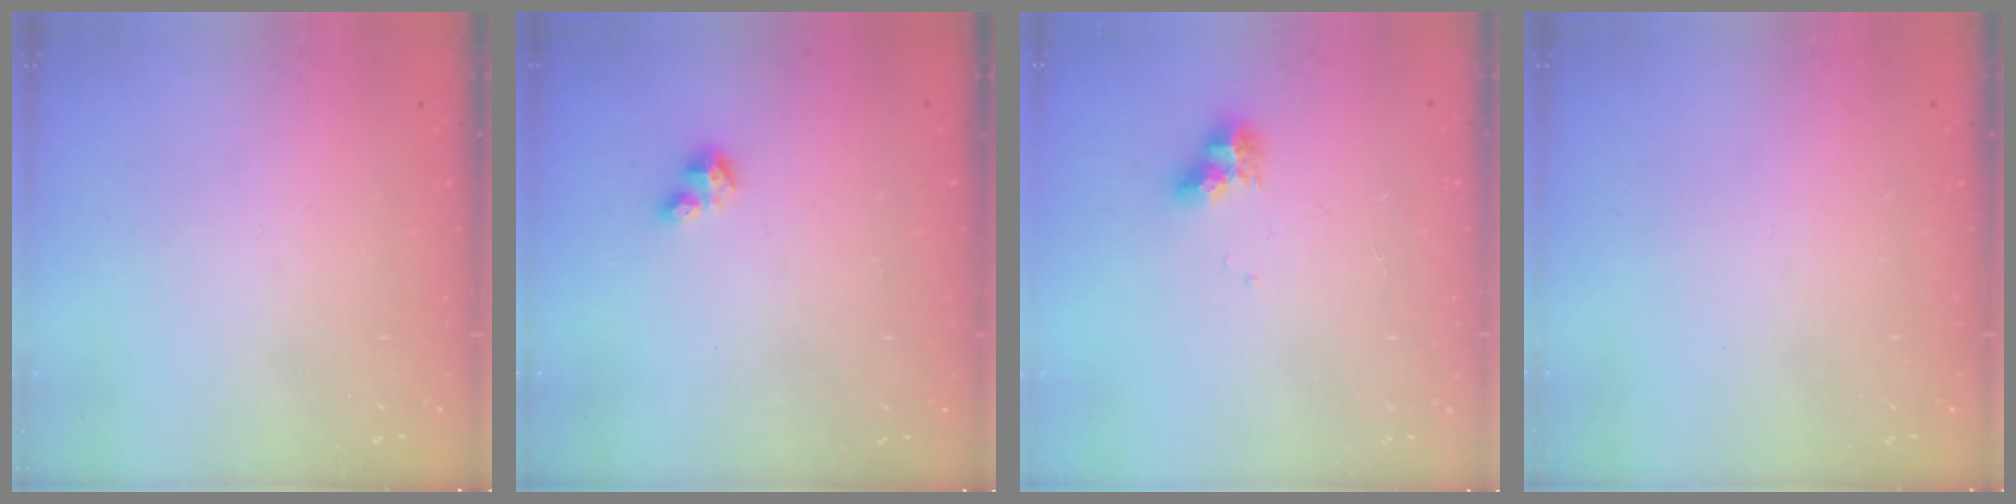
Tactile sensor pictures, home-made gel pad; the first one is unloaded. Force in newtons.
{"total": 2.9, "press": 2.8, "slide": 0.6}
{"total": 7.4, "press": 7.4, "slide": 0.5}
{"total": 0.0}